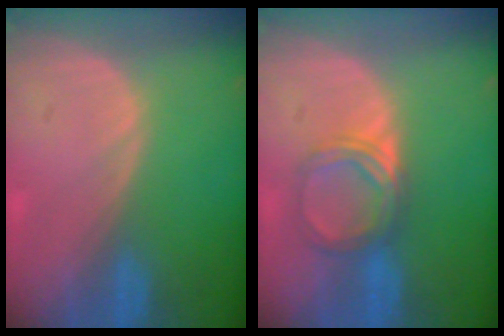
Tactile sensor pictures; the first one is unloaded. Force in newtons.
{"total": 5.3, "press": 4.9, "slide": 2.0}